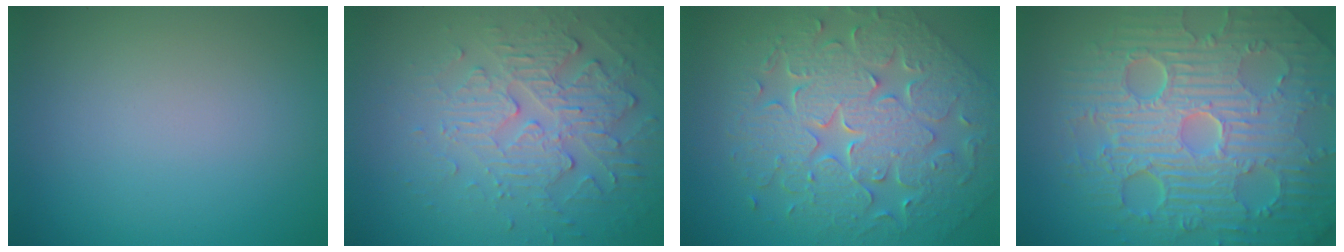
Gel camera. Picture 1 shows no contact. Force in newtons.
{"total": 4.2, "press": 3.5, "slide": 2.3}
{"total": 9.5, "press": 6.7, "slide": 6.6}
{"total": 11.6, "press": 7.5, "slide": 8.9}